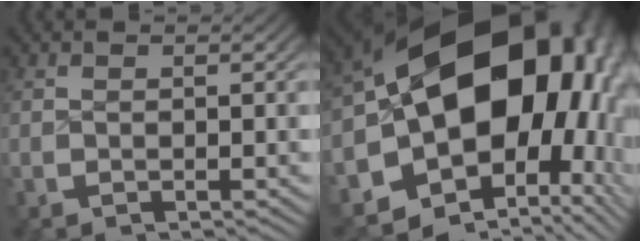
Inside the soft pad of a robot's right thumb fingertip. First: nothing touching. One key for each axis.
{"total": 24.9, "fx": 0.4, "fy": 16.9, "fz": 18.3, "tx": -0.308, "ty": -0.031, "tz": 0.008}